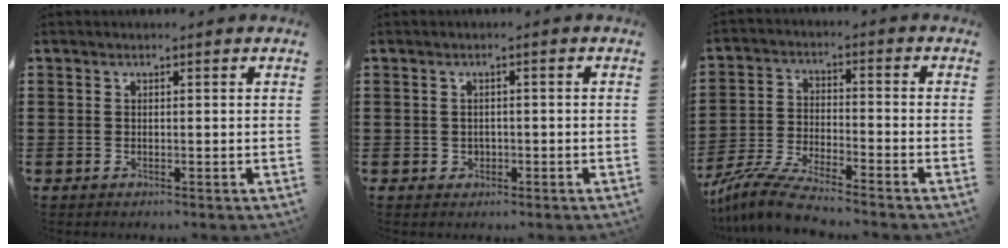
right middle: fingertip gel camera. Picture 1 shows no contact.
{"total": 1.0, "force": [0.0, 0.9, 0.3], "torque": [-0.009, 0.006, -0.001]}
{"total": 7.5, "force": [-6.9, 0.2, 2.9], "torque": [-0.074, -0.005, -0.138]}